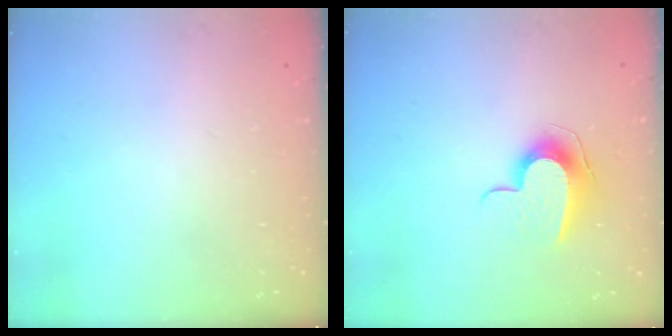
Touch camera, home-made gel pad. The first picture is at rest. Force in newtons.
{"total": 9.5, "press": 9.5, "slide": 0.2}